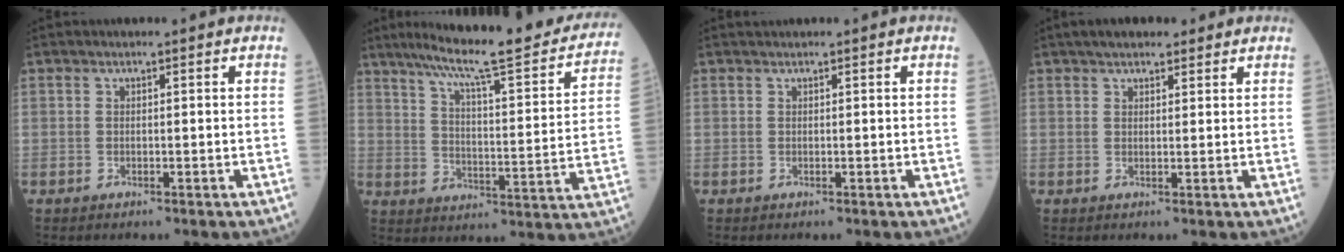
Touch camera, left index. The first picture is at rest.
{"total": 25.4, "force": [21.4, 2.6, 13.5], "torque": [-0.198, -0.022, 0.280]}
{"total": 0.5, "force": [0.5, -0.1, 0.0], "torque": [-0.005, 0.010, 0.013]}
{"total": 6.2, "force": [4.9, 2.2, 3.2], "torque": [-0.041, 0.032, 0.076]}